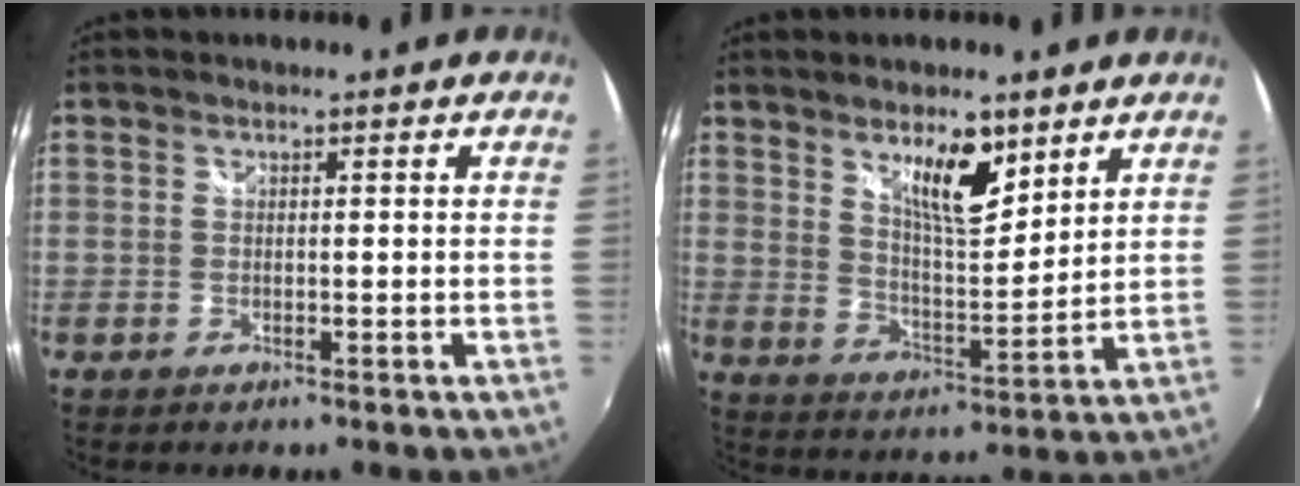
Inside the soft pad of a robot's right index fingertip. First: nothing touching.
{"total": 10.0, "force": [6.3, 3.0, 7.2], "torque": [-0.113, -0.004, 0.113]}